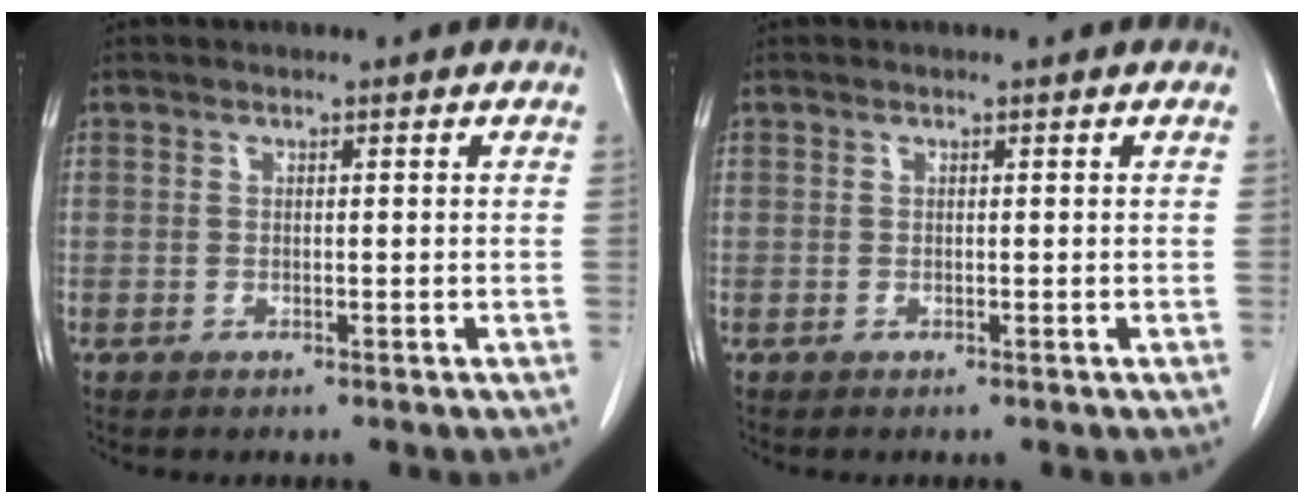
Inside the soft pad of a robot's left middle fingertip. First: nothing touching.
{"total": 0.0}